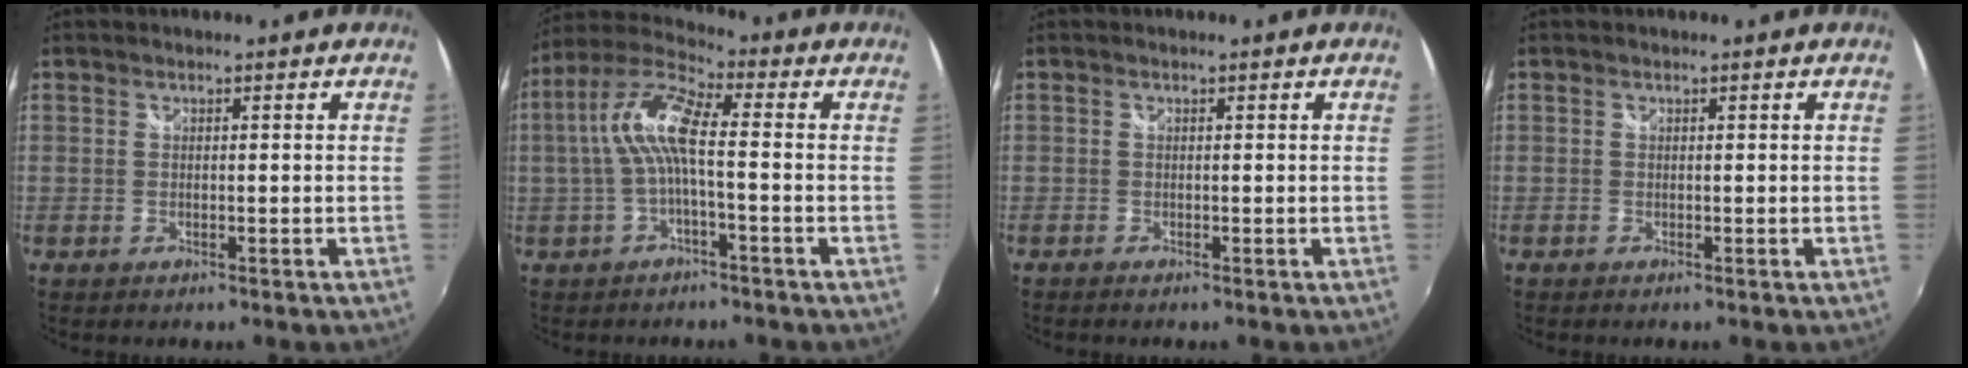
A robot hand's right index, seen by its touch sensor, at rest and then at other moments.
{"total": 9.3, "force": [-0.5, 2.1, 9.0], "torque": [-0.191, 0.019, -0.012]}
{"total": 0.6, "force": [-0.5, 0.3, 0.2], "torque": [-0.006, -0.003, -0.012]}
{"total": 0.0}